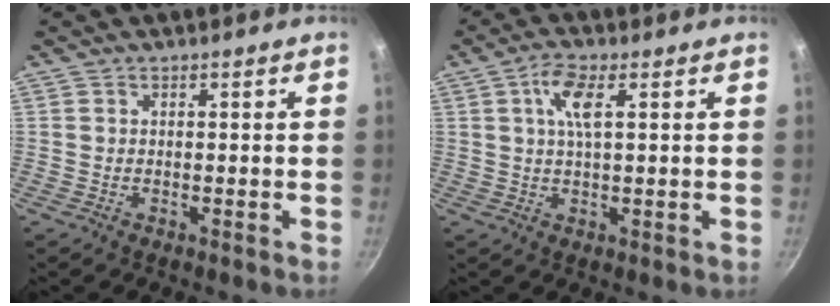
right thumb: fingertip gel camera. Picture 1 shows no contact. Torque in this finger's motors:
{"motor_torque": [2.49, 2.52, 0.86, -0.14, 0.16]}